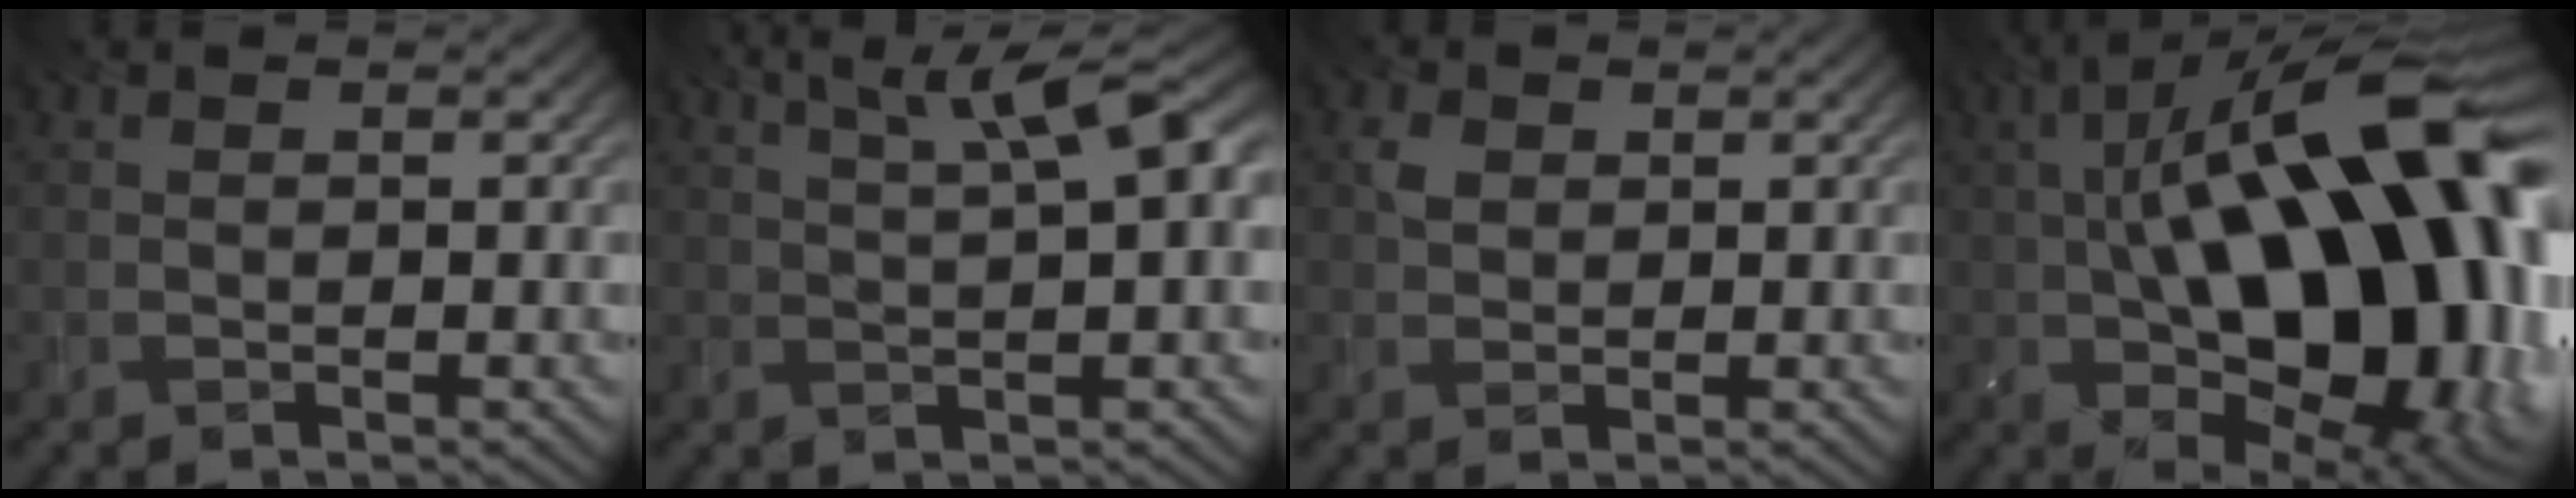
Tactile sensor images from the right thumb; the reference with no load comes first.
{"total": 7.4, "force": [3.1, 1.2, 6.5], "torque": [-0.111, 0.022, 0.059]}
{"total": 1.9, "force": [0.7, 1.4, 1.0], "torque": [-0.024, 0.004, 0.012]}
{"total": 21.0, "force": [0.7, 10.2, 18.4], "torque": [-0.281, 0.026, -0.011]}